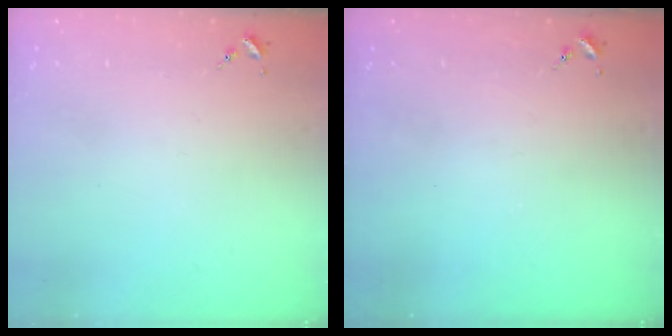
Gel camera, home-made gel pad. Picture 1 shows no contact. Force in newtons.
{"total": 0.0}